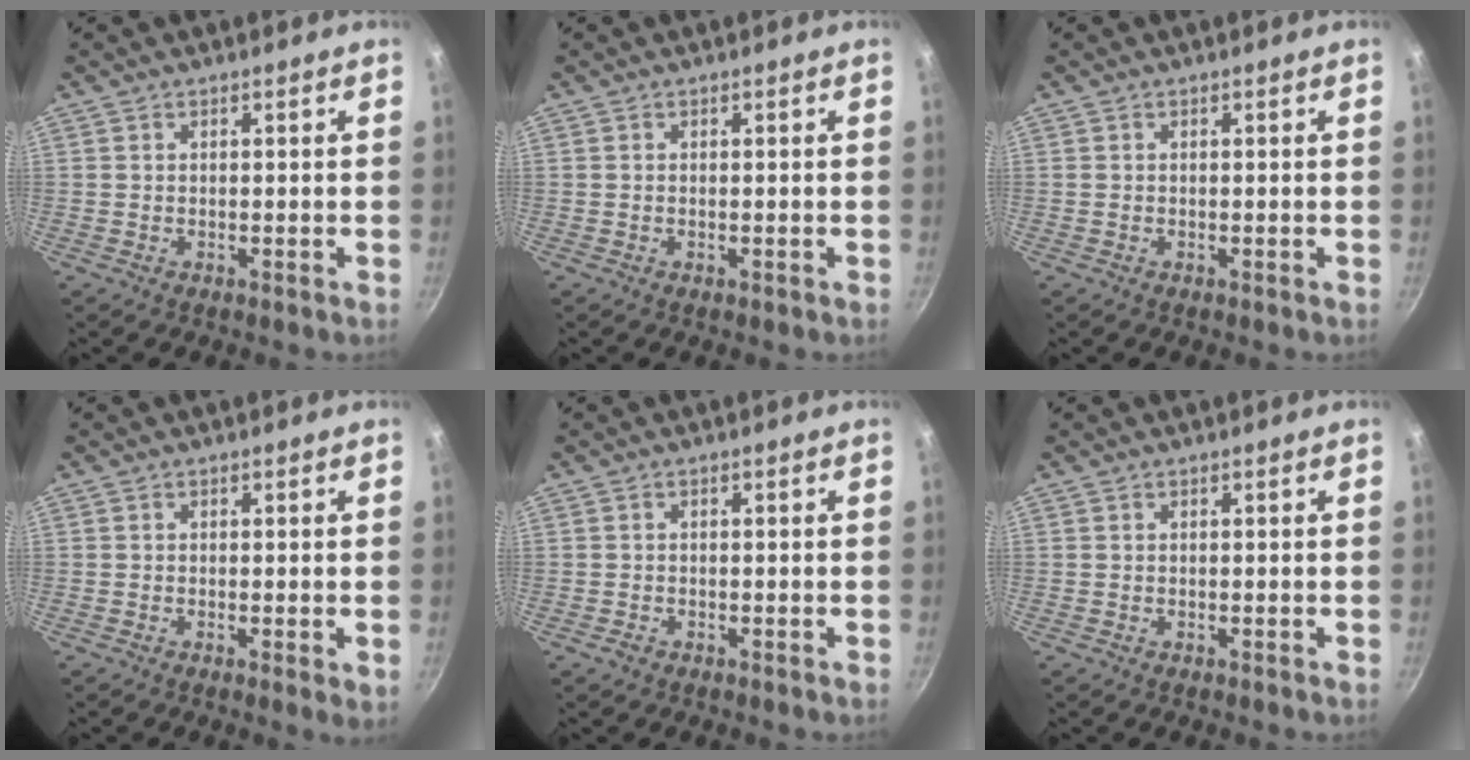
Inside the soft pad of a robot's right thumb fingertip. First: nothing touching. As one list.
[{"total": 0.0}, {"total": 0.0}, {"total": 2.0, "force": [-0.3, 0.3, 2.0], "torque": [-0.034, -0.009, -0.009]}, {"total": 0.9, "force": [-0.6, 0.6, 0.3], "torque": [-0.004, 0.001, -0.014]}, {"total": 0.0}]